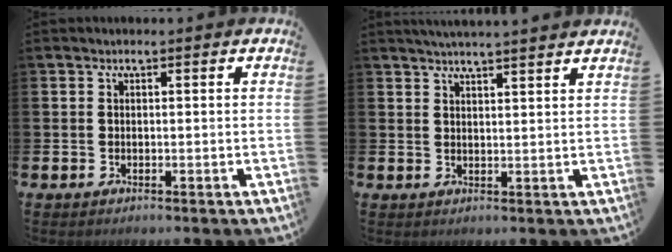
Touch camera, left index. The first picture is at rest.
{"total": 3.3, "force": [3.3, -0.6, 0.3], "torque": [-0.009, -0.014, 0.059]}